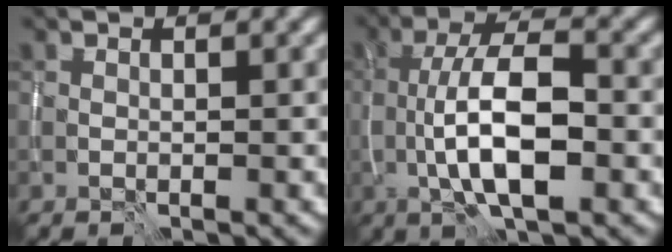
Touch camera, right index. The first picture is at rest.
{"total": 7.8, "force": [-1.4, 2.9, 7.1], "torque": [-0.128, 0.006, -0.026]}